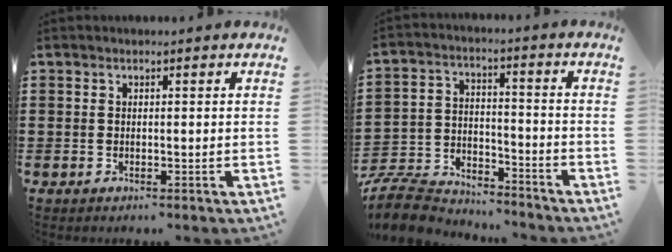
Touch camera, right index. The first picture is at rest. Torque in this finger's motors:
{"motor_torque": [-0.08, 0.65, -1.05, -0.21]}